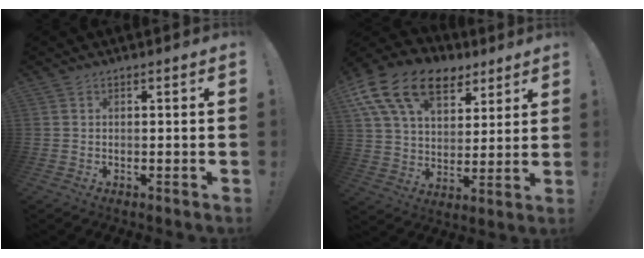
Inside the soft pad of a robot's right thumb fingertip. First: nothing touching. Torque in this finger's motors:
{"motor_torque": [0.65, 3.02, 0.75, -0.26, 0.16]}